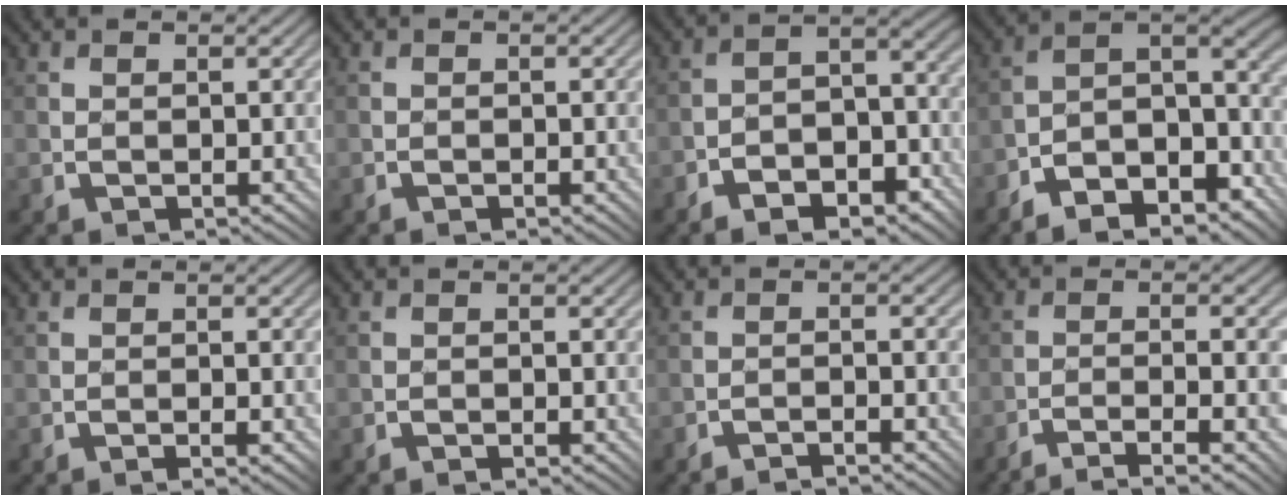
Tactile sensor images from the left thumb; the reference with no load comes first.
{"total": 0.6, "force": [-0.5, 0.2, 0.4], "torque": [-0.002, 0.005, -0.008]}
{"total": 7.5, "force": [-4.6, 3.5, 4.7], "torque": [-0.069, -0.003, -0.084]}
{"total": 10.7, "force": [-7.4, 4.0, 6.6], "torque": [-0.111, -0.005, -0.127]}
{"total": 1.8, "force": [-1.0, 0.3, 1.5], "torque": [-0.020, 0.007, -0.013]}
{"total": 0.9, "force": [-0.7, 0.1, 0.6], "torque": [-0.006, 0.007, -0.012]}
{"total": 2.9, "force": [-2.4, -0.4, 1.5], "torque": [-0.027, 0.012, -0.043]}
{"total": 9.3, "force": [-6.2, 0.6, 6.9], "torque": [-0.104, 0.017, -0.092]}